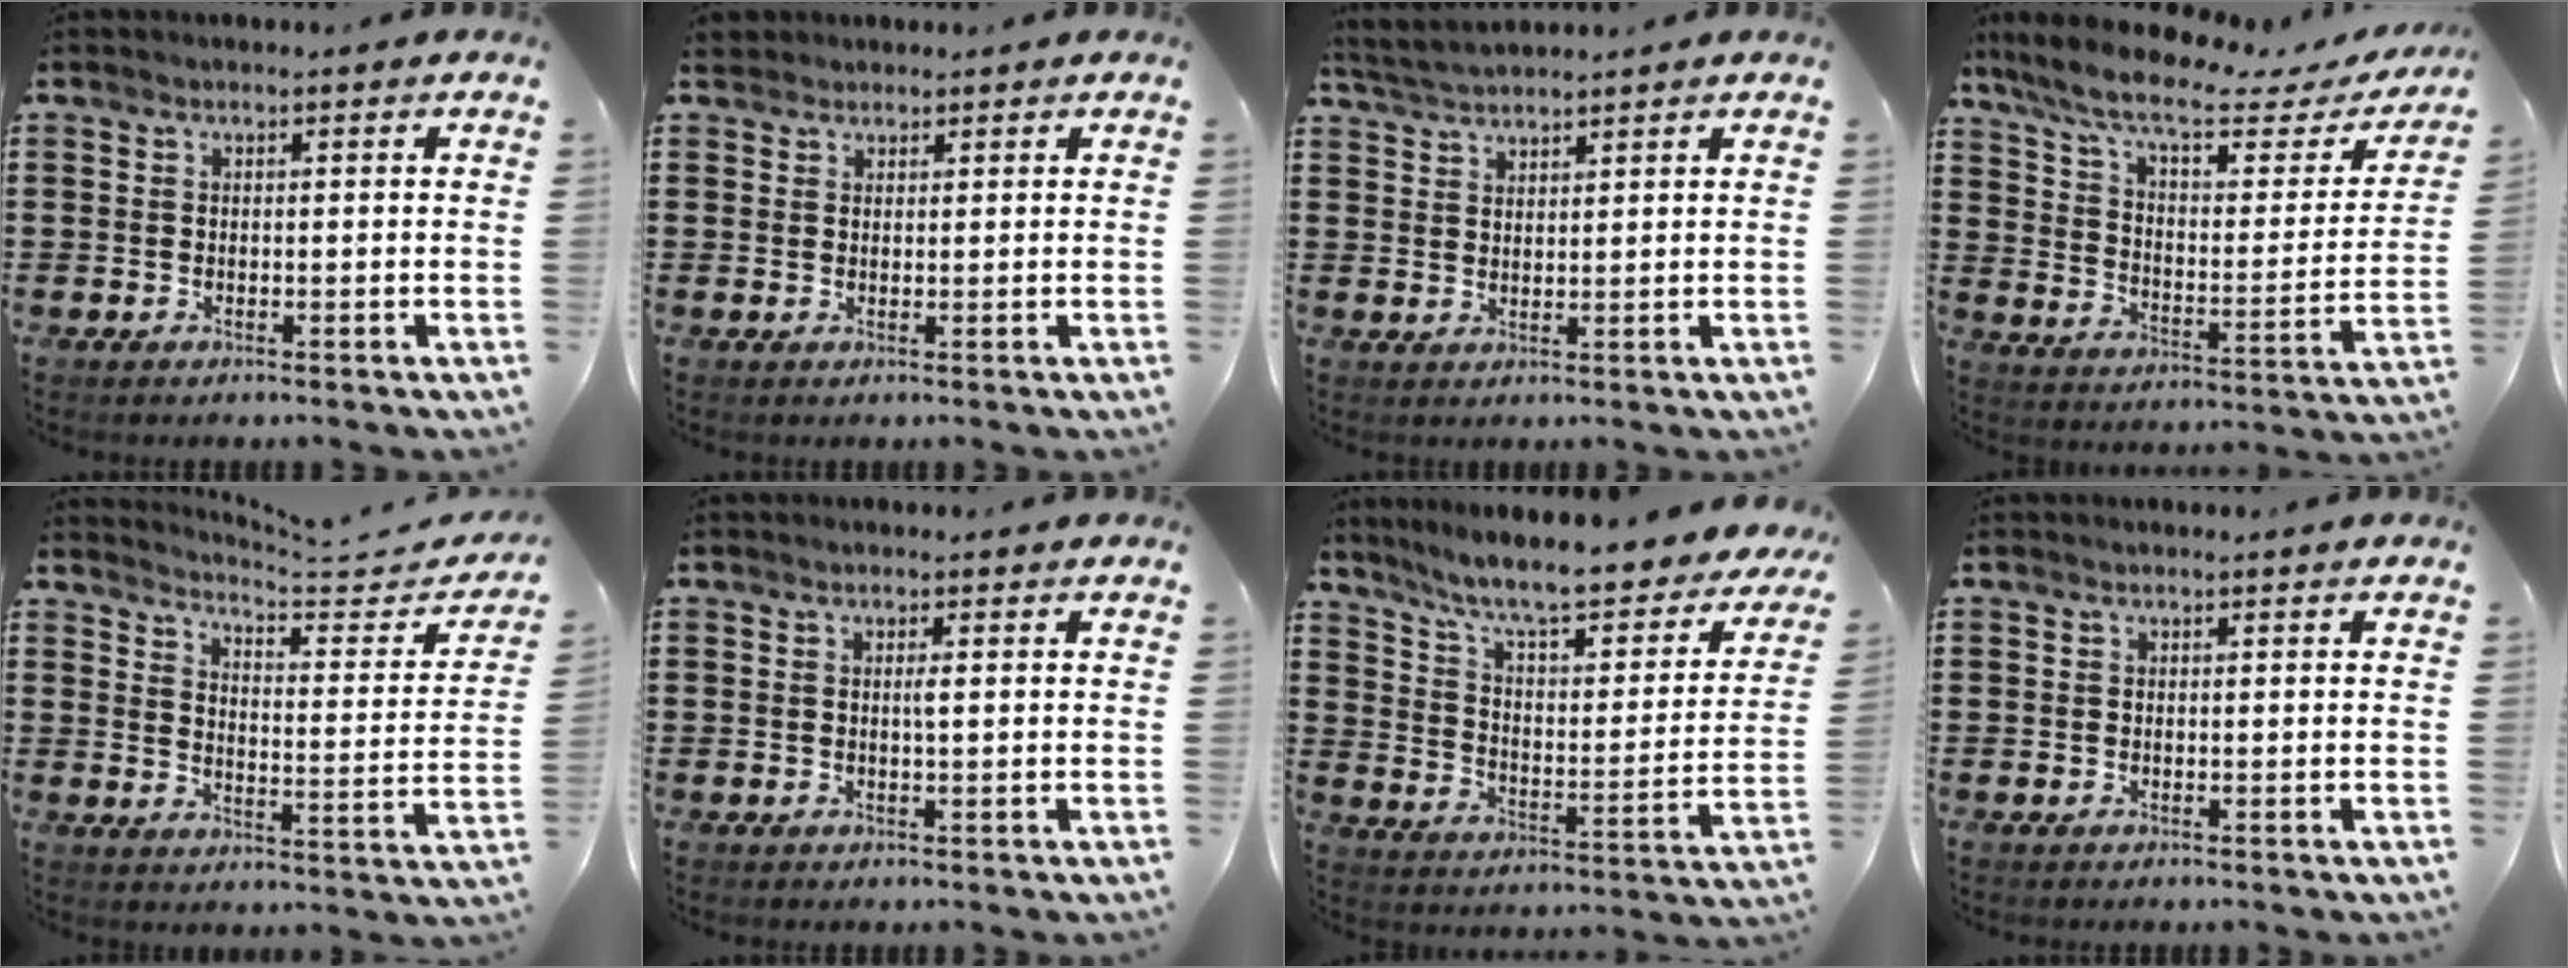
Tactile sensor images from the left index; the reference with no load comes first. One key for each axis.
{"total": 1.7, "fx": 1.5, "fy": 0.8, "fz": 0.1, "tx": -0.006, "ty": 0.006, "tz": 0.031}
{"total": 3.3, "fx": 3.2, "fy": 0.2, "fz": 0.7, "tx": -0.025, "ty": -0.005, "tz": 0.059}
{"total": 9.9, "fx": 7.4, "fy": 2.0, "fz": 6.2, "tx": -0.147, "ty": -0.033, "tz": 0.126}
{"total": 3.6, "fx": 3.4, "fy": -0.1, "fz": 1.2, "tx": -0.037, "ty": -0.034, "tz": 0.049}
{"total": 1.1, "fx": 0.2, "fy": -0.1, "fz": 1.1, "tx": -0.020, "ty": -0.003, "tz": 0.003}
{"total": 8.6, "fx": 7.2, "fy": 0.4, "fz": 4.6, "tx": -0.117, "ty": -0.053, "tz": 0.120}
{"total": 0.0}